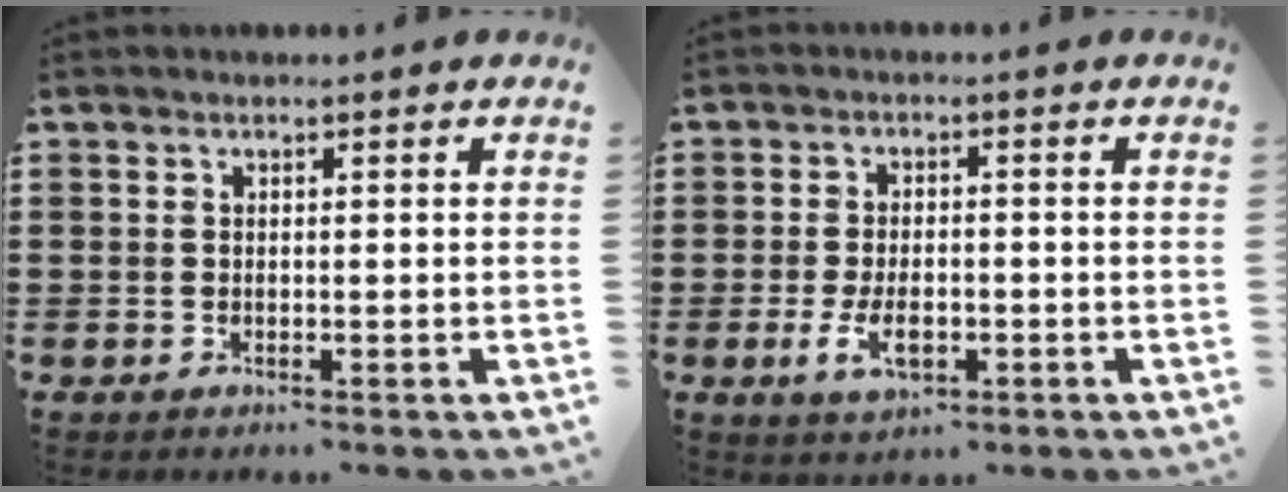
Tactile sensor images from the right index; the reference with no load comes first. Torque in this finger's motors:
{"motor_torque": [1.18, 0.96, 0.50, 0.12]}